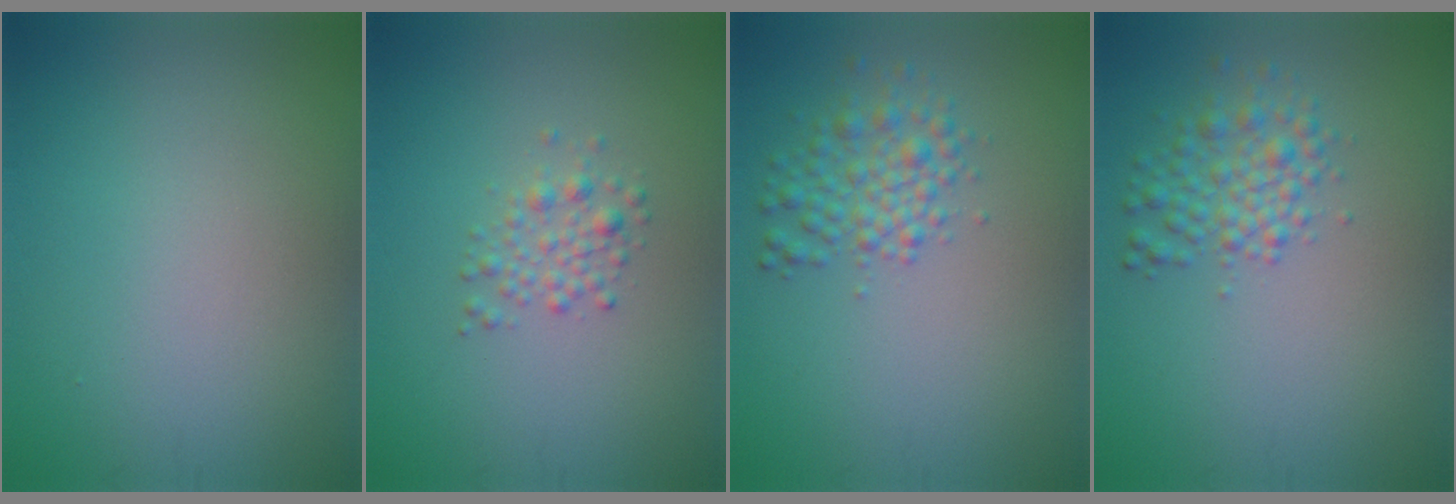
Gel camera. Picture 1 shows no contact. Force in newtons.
{"total": 1.8, "press": 1.8, "slide": 0.0}
{"total": 2.9, "press": 2.9, "slide": 0.0}
{"total": 2.9, "press": 2.9, "slide": 0.0}